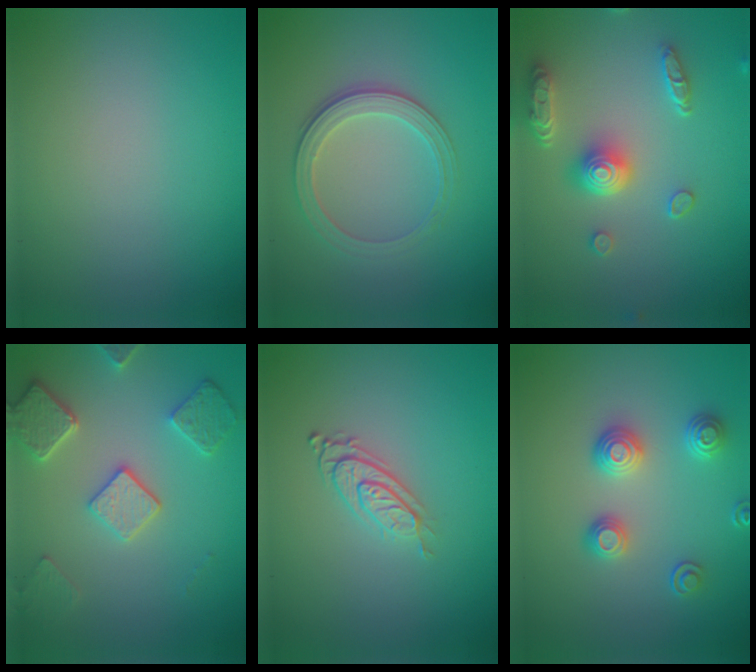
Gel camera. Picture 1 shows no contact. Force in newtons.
{"total": 2.8, "press": 2.7, "slide": 0.7}
{"total": 5.0, "press": 3.9, "slide": 3.1}
{"total": 4.6, "press": 3.8, "slide": 2.6}
{"total": 2.9, "press": 1.9, "slide": 2.1}
{"total": 3.0, "press": 2.6, "slide": 1.3}